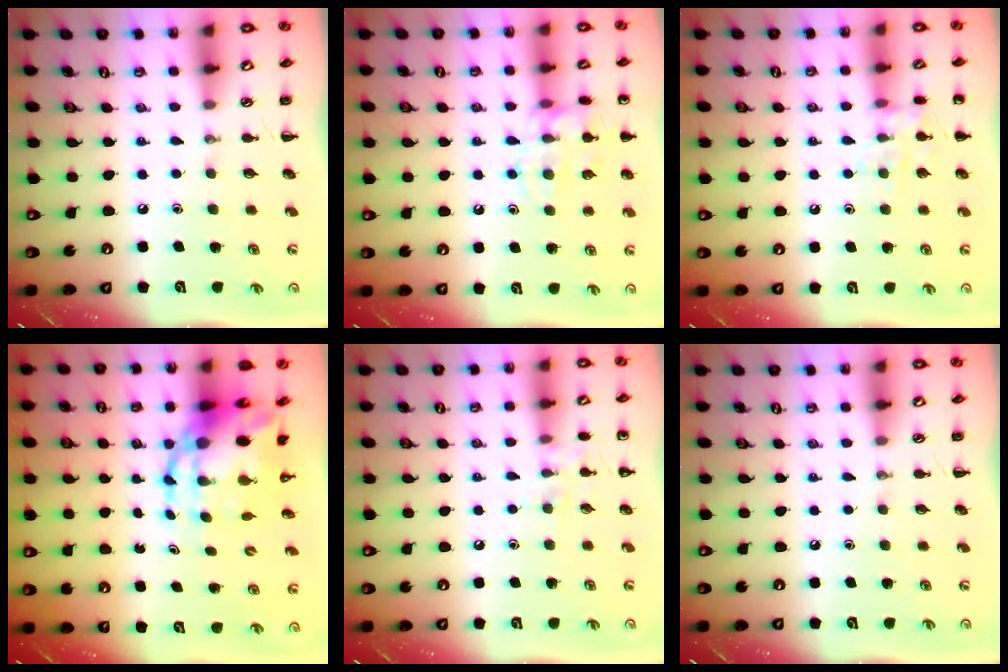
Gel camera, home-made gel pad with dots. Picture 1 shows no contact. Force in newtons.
{"total": 13.8, "press": 13.7, "slide": 1.5}
{"total": 9.2, "press": 9.1, "slide": 1.0}
{"total": 9.7, "press": 9.3, "slide": 2.6}
{"total": 6.9, "press": 6.7, "slide": 1.8}
{"total": 0.0}